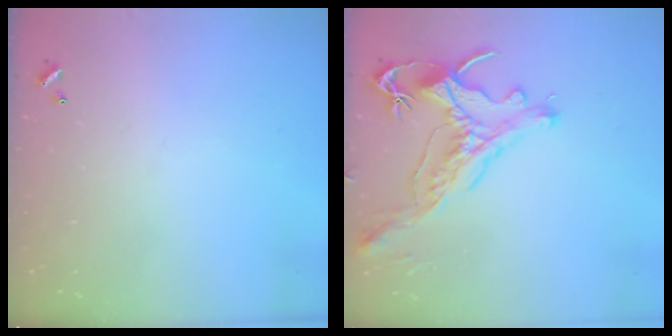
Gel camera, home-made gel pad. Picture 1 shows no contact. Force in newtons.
{"total": 1.2, "press": 0.9, "slide": 0.9}